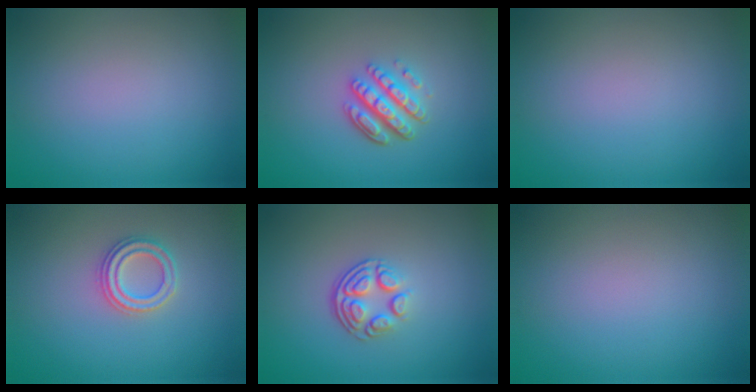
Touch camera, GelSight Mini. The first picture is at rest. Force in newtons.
{"total": 4.3, "press": 3.3, "slide": 2.7}
{"total": 0.0}
{"total": 2.3, "press": 2.3, "slide": 0.2}
{"total": 3.7, "press": 2.5, "slide": 2.7}
{"total": 0.0}